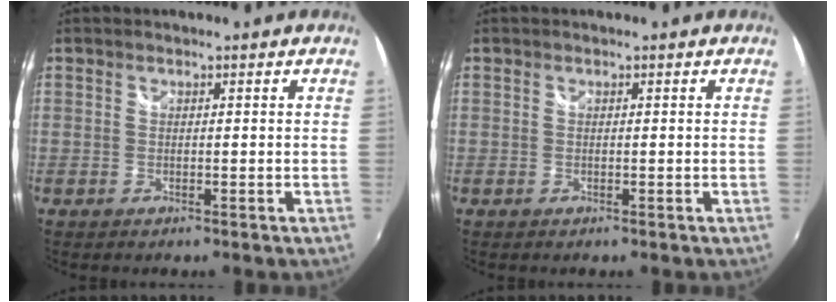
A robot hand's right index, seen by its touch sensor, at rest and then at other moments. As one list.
[{"total": 0.0}]